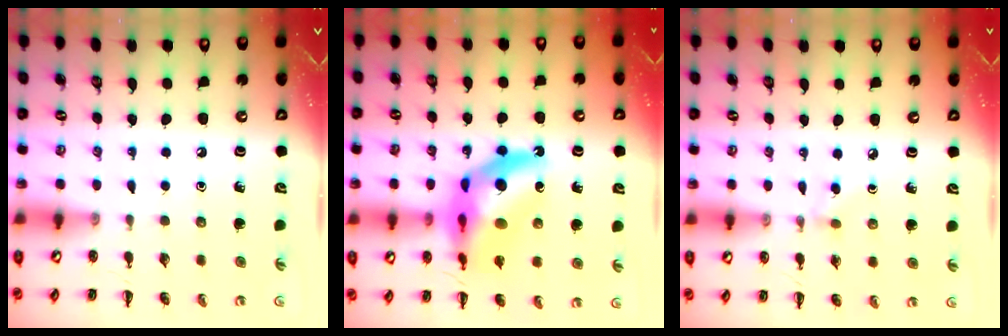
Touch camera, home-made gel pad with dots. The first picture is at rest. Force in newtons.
{"total": 15.6, "press": 15.0, "slide": 4.5}
{"total": 2.9, "press": 2.7, "slide": 1.0}